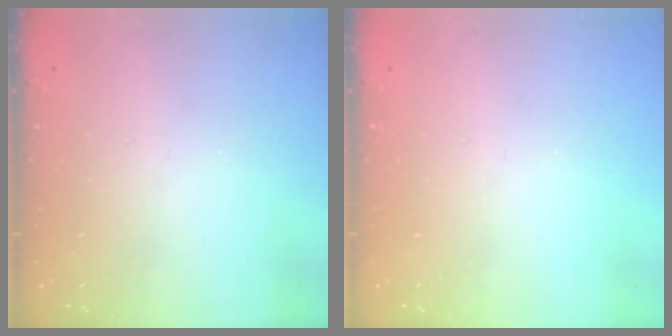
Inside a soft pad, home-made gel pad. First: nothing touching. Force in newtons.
{"total": 0.0}